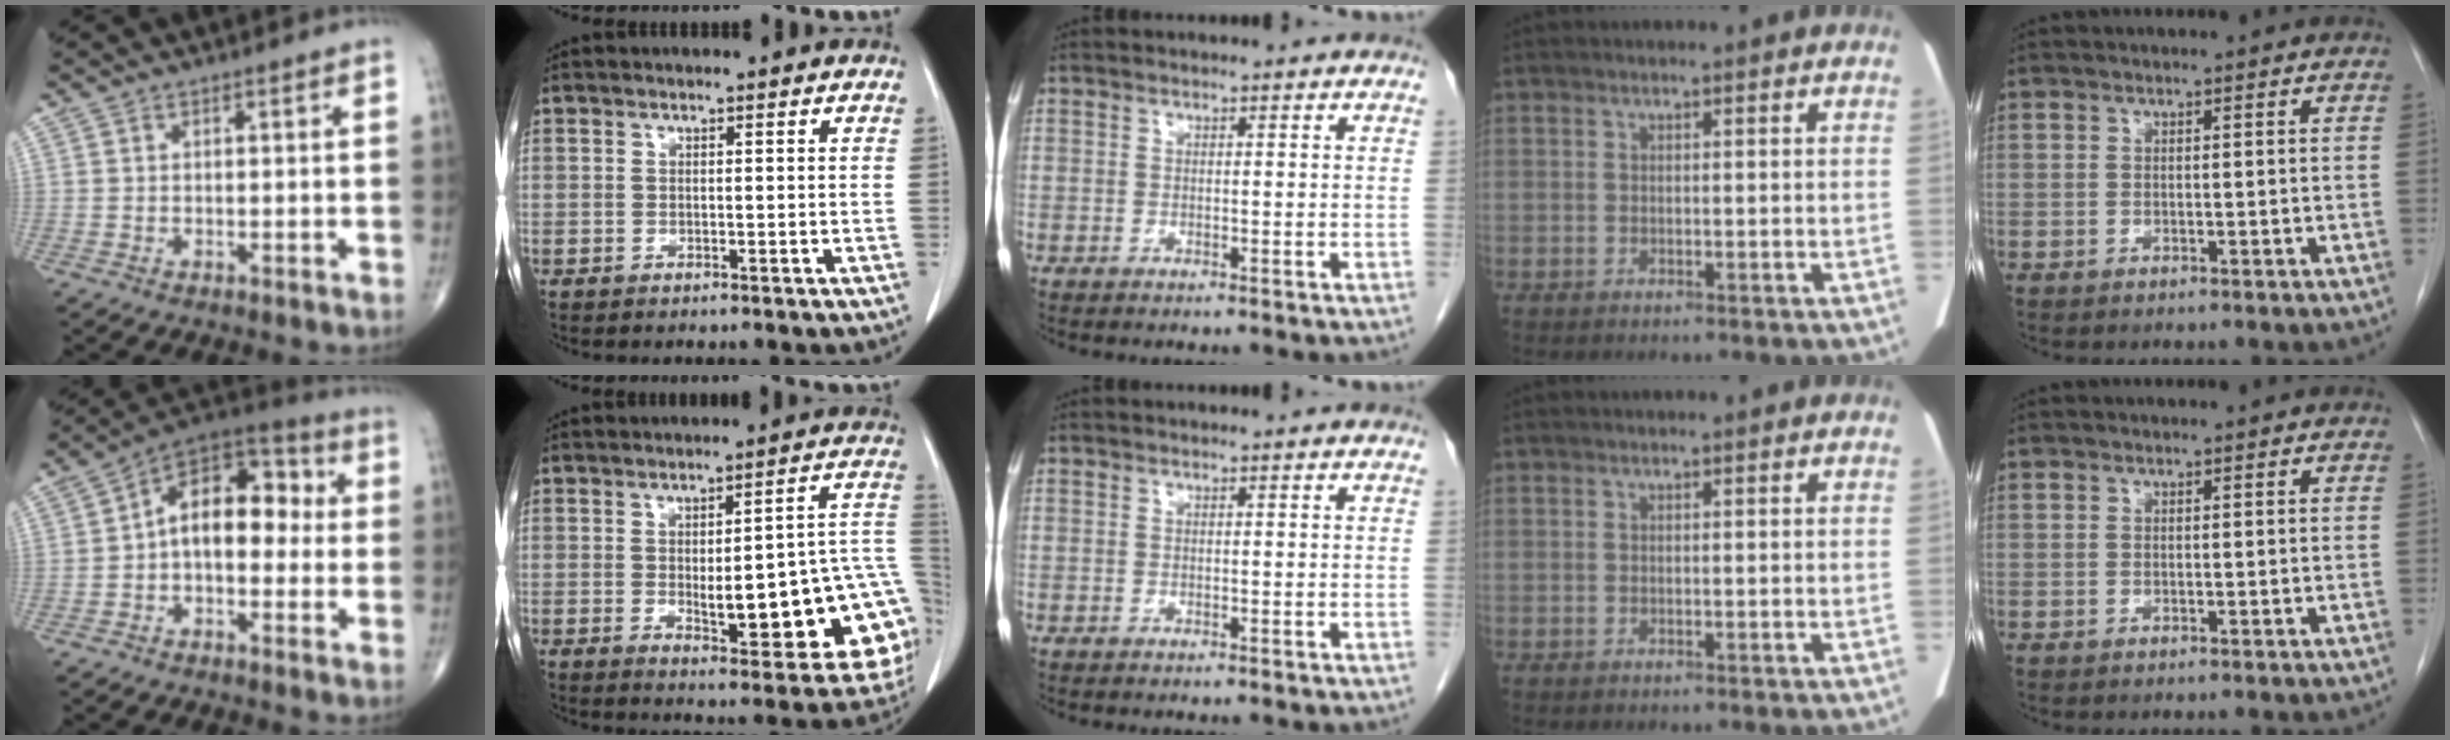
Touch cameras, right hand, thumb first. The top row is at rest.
{"thumb": {"total": 14.0, "force": [0.1, 8.5, 11.1], "torque": [-0.132, 0.047, -0.014]}, "index": {"total": 20.1, "force": [-3.4, 5.0, 19.2], "torque": [-0.171, 0.027, -0.019]}}